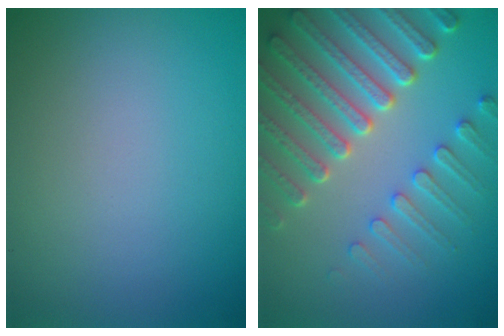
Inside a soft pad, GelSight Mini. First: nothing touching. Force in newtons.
{"total": 7.5, "press": 5.8, "slide": 4.7}